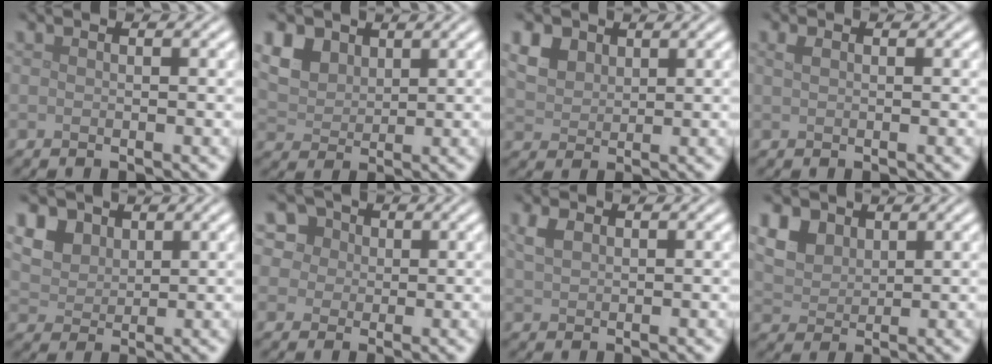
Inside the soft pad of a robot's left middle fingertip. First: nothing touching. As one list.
[{"total": 5.5, "force": [3.1, 3.8, 2.6], "torque": [-0.088, 0.006, 0.065]}, {"total": 4.9, "force": [2.7, 3.3, 2.3], "torque": [-0.074, 0.008, 0.056]}, {"total": 0.8, "force": [0.4, 0.4, 0.5], "torque": [-0.012, 0.001, 0.008]}, {"total": 6.4, "force": [3.5, 4.5, 2.8], "torque": [-0.096, 0.012, 0.064]}, {"total": 7.2, "force": [3.6, 5.5, 2.9], "torque": [-0.060, 0.021, 0.043]}, {"total": 1.8, "force": [0.9, 1.1, 1.1], "torque": [-0.027, 0.003, 0.021]}, {"total": 5.2, "force": [3.0, 3.5, 2.4], "torque": [-0.079, 0.005, 0.064]}]